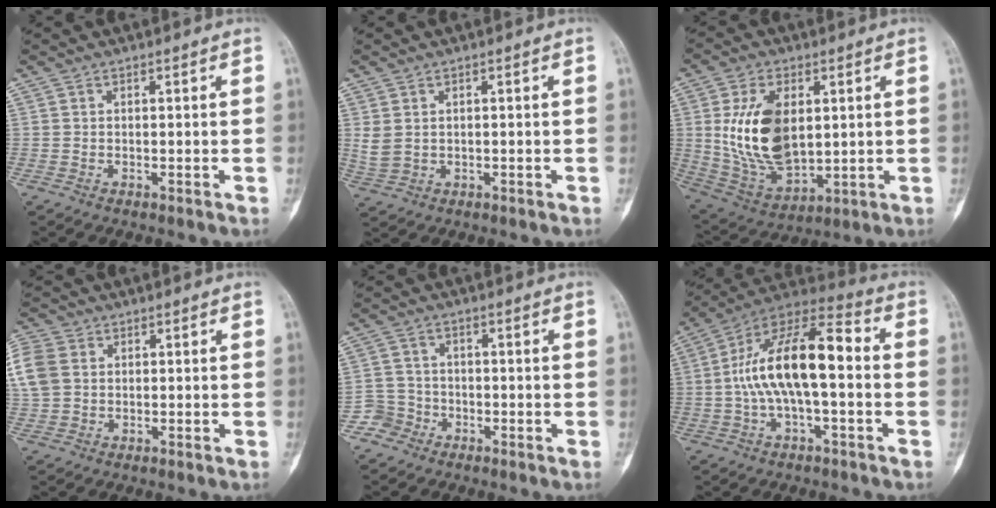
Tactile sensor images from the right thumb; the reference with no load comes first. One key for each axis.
{"total": 3.1, "fx": 0.6, "fy": 2.3, "fz": 2.0, "tx": -0.049, "ty": 0.002, "tz": 0.021}
{"total": 17.0, "fx": 2.6, "fy": 9.9, "fz": 13.6, "tx": -0.237, "ty": -0.017, "tz": 0.064}
{"total": 10.1, "fx": 1.9, "fy": 7.9, "fz": 6.0, "tx": -0.165, "ty": 0.014, "tz": 0.037}
{"total": 3.9, "fx": -2.3, "fy": 3.1, "fz": -0.5, "tx": 0.031, "ty": 0.020, "tz": -0.051}
{"total": 17.4, "fx": -0.4, "fy": 6.9, "fz": 15.9, "tx": -0.294, "ty": 0.055, "tz": -0.013}